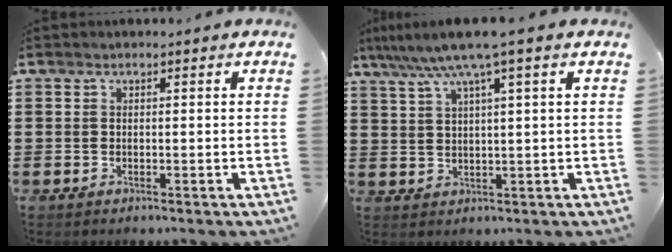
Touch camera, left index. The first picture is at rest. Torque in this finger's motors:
{"motor_torque": [1.41, -0.73, 0.85, 0.15]}